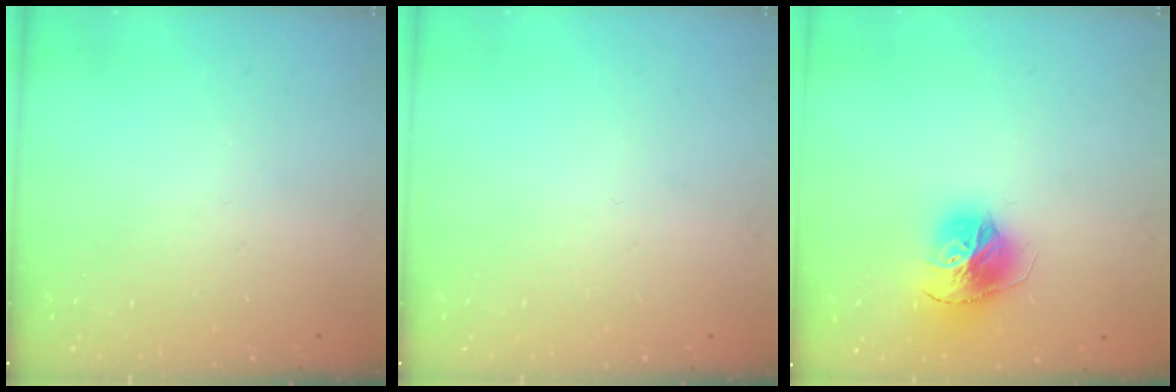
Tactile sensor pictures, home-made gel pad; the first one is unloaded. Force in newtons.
{"total": 0.0}
{"total": 15.6, "press": 15.5, "slide": 1.6}